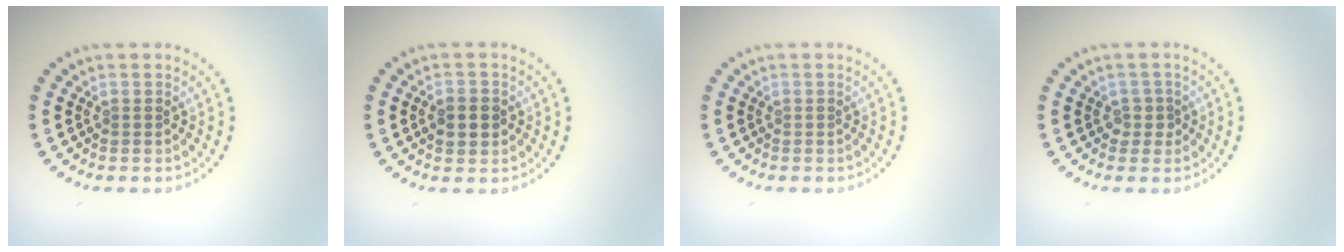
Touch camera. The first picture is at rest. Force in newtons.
{"total": 2.4, "press": 2.4, "slide": 0.3}
{"total": 0.0}
{"total": 1.4, "press": 1.1, "slide": 0.8}